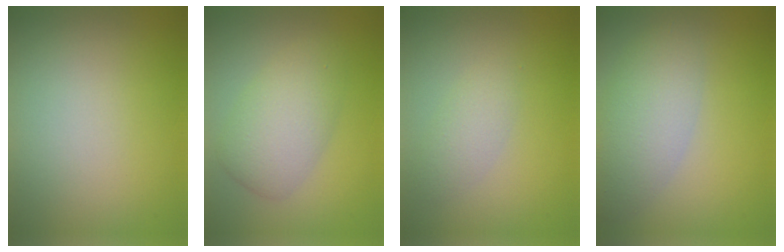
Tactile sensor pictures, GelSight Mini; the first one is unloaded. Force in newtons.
{"total": 4.6, "press": 4.6, "slide": 0.0}
{"total": 1.9, "press": 1.9, "slide": 0.0}
{"total": 4.7, "press": 4.7, "slide": 0.3}